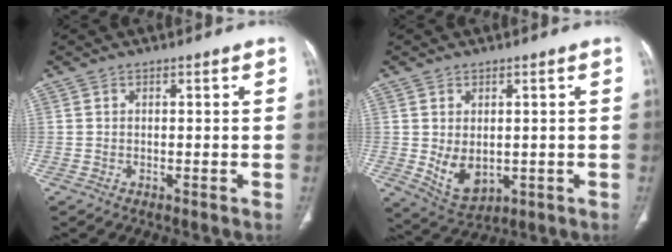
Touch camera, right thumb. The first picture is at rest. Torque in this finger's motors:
{"motor_torque": [-0.63, 0.72, -0.07, 0.04, 0.18]}